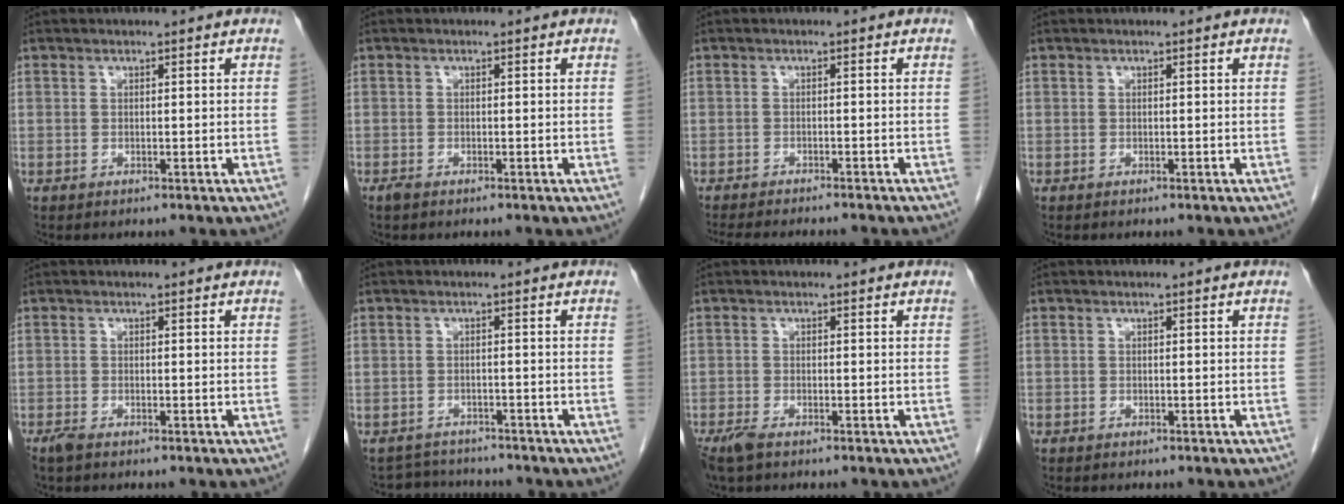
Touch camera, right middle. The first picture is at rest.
{"total": 0.7, "force": [-0.6, 0.2, 0.3], "torque": [-0.011, -0.002, -0.010]}
{"total": 11.7, "force": [-10.4, 1.5, 5.1], "torque": [-0.065, -0.020, -0.132]}
{"total": 0.0}
{"total": 1.6, "force": [-1.3, 0.4, 0.8], "torque": [-0.022, -0.004, -0.022]}
{"total": 4.1, "force": [-4.0, 0.9, -0.5], "torque": [0.005, 0.003, -0.061]}
{"total": 3.2, "force": [-2.3, 0.9, 1.9], "torque": [-0.044, -0.009, -0.040]}
{"total": 0.6, "force": [-0.5, 0.4, 0.1], "torque": [-0.007, 0.002, -0.009]}